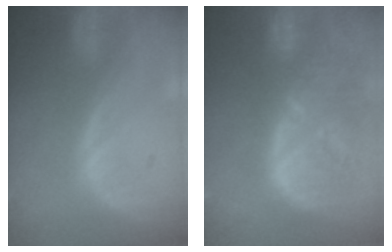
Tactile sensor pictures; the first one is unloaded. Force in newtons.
{"total": 13.4, "press": 11.5, "slide": 7.0}